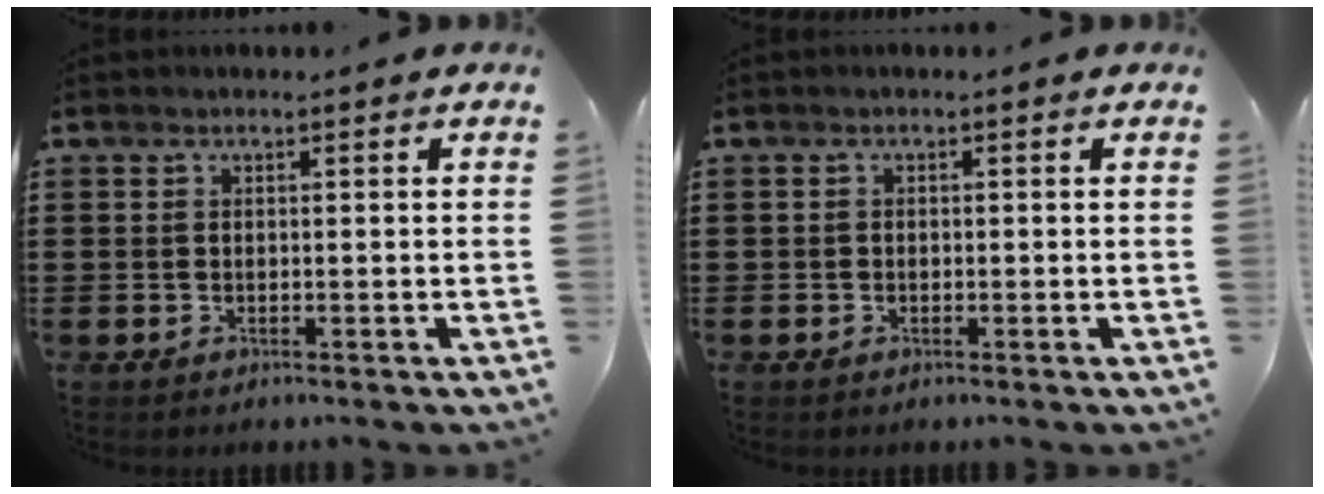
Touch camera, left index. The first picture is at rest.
{"total": 0.6, "force": [-0.3, 0.5, 0.1], "torque": [-0.003, 0.002, -0.007]}